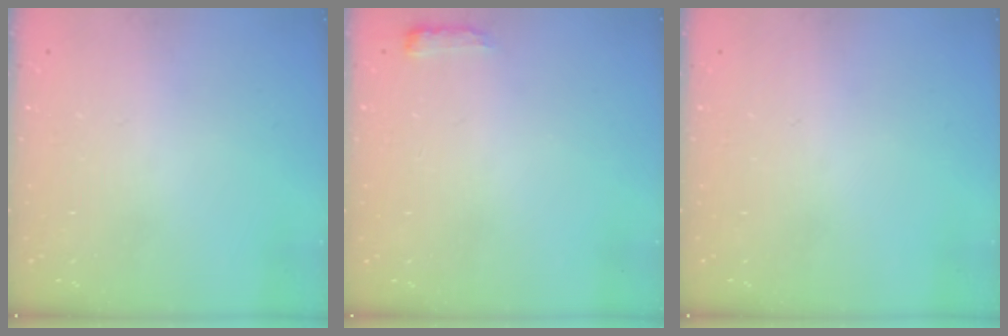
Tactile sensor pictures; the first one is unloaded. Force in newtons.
{"total": 3.7, "press": 3.6, "slide": 0.5}
{"total": 0.0}